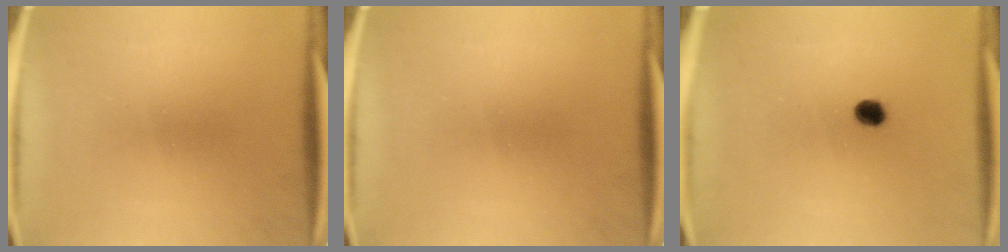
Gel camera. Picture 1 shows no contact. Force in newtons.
{"total": 0.0}
{"total": 2.7}